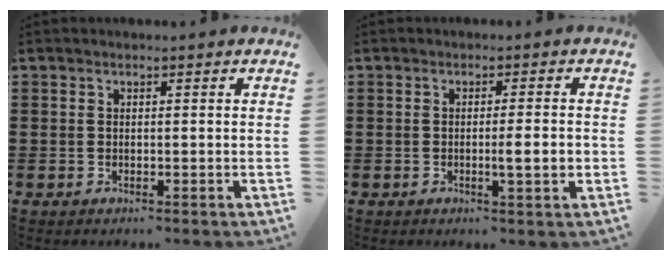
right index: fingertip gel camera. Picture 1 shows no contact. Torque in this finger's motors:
{"motor_torque": [1.88, 0.02, 0.16, 0.09]}